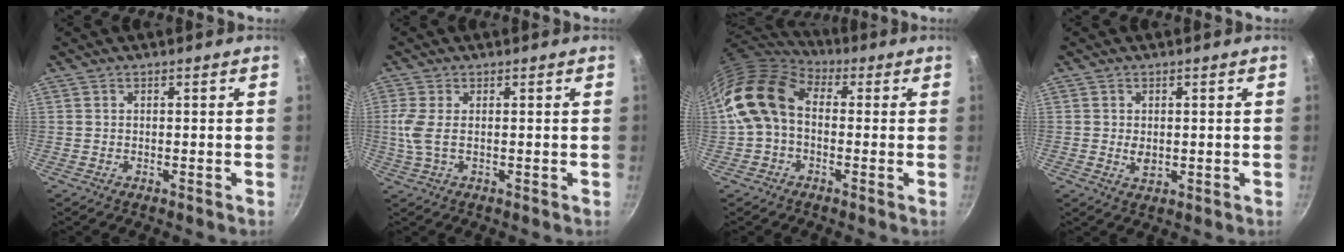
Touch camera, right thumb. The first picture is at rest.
{"total": 4.4, "force": [0.3, 1.6, 4.1], "torque": [-0.103, 0.001, 0.006]}
{"total": 13.2, "force": [0.4, 9.8, 8.8], "torque": [-0.144, 0.029, -0.012]}
{"total": 2.5, "force": [0.0, 1.7, 1.8], "torque": [-0.032, -0.004, 0.004]}